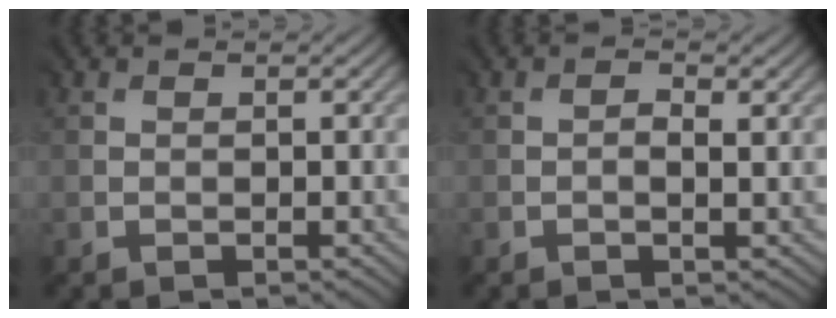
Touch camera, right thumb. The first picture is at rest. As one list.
[{"total": 1.2, "force": [-0.1, 0.4, 1.2], "torque": [-0.019, -0.007, 0.000]}]